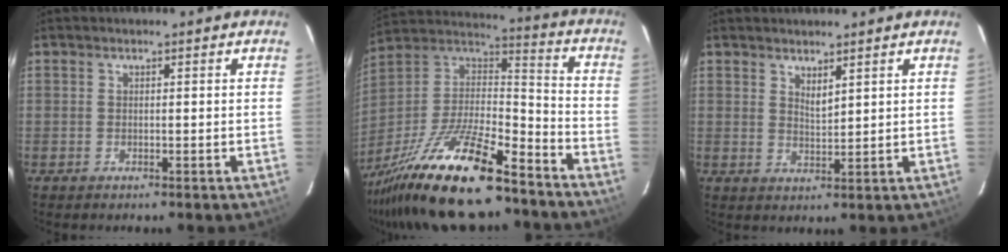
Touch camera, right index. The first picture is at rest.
{"total": 24.6, "force": [-17.8, 6.4, 15.8], "torque": [-0.316, -0.020, -0.306]}
{"total": 2.6, "force": [2.0, 0.7, 1.5], "torque": [-0.027, -0.003, 0.034]}